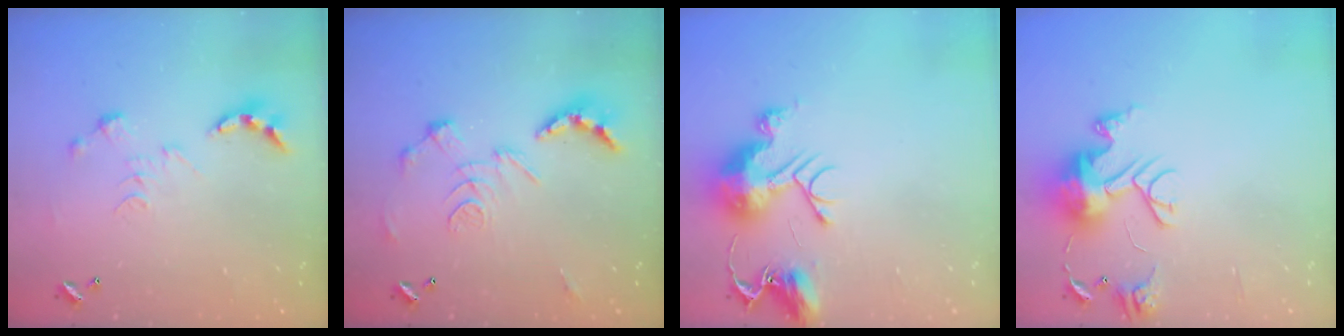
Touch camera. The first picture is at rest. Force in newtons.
{"total": 2.9, "press": 2.3, "slide": 1.7}
{"total": 12.0, "press": 12.0, "slide": 1.1}
{"total": 12.0, "press": 11.9, "slide": 1.2}